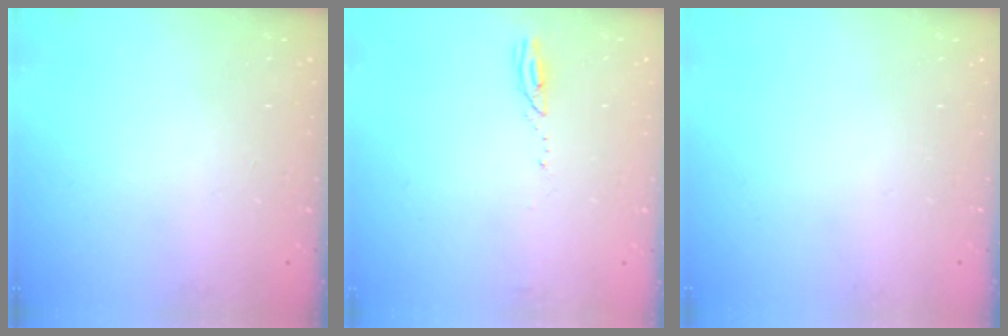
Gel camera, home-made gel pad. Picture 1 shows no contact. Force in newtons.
{"total": 2.4, "press": 2.4, "slide": 0.3}
{"total": 0.0}